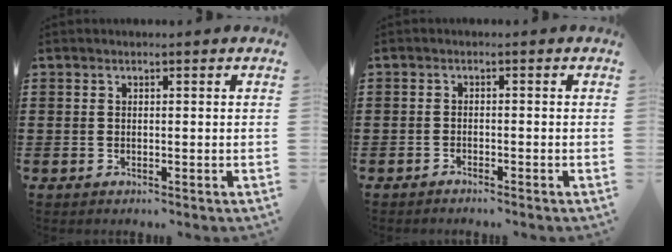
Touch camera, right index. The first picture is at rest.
{"total": 1.1, "force": [-1.1, 0.0, 0.0], "torque": [-0.003, 0.002, -0.023]}